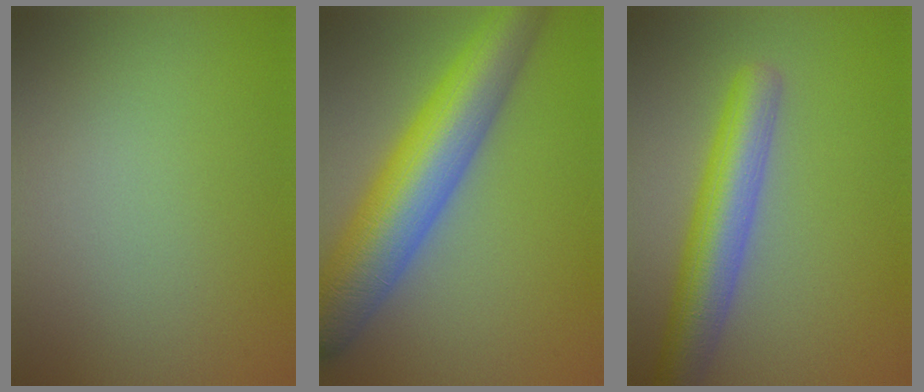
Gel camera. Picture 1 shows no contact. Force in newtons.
{"total": 10.4, "press": 10.4, "slide": 0.3}
{"total": 6.1, "press": 6.1, "slide": 0.3}